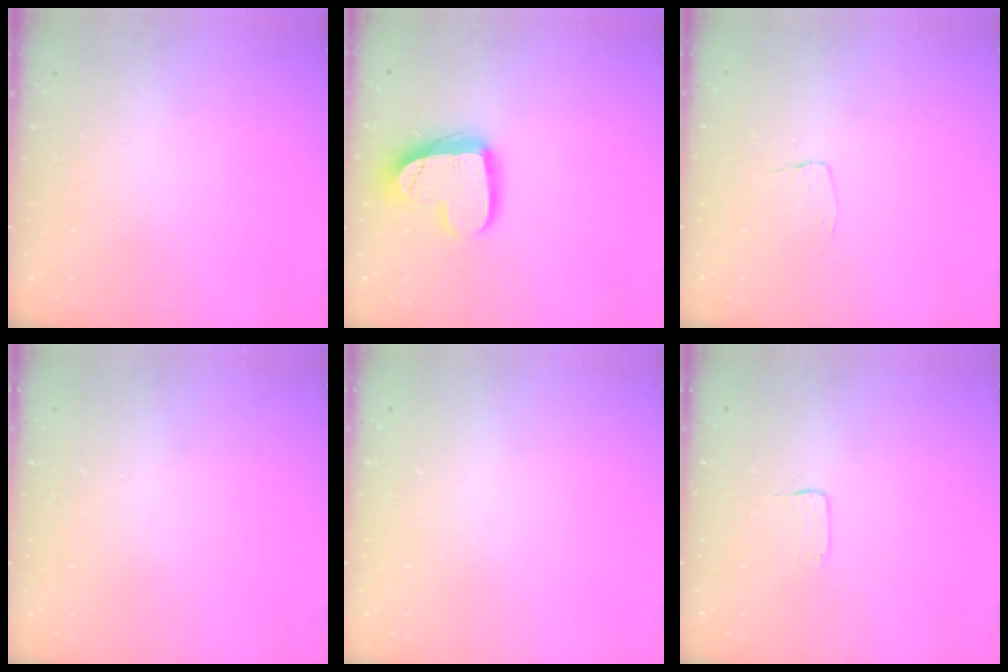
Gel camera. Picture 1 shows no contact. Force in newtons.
{"total": 15.5, "press": 15.4, "slide": 1.1}
{"total": 3.0, "press": 3.0, "slide": 0.3}
{"total": 0.0}
{"total": 0.0}
{"total": 1.0, "press": 1.0, "slide": 0.1}